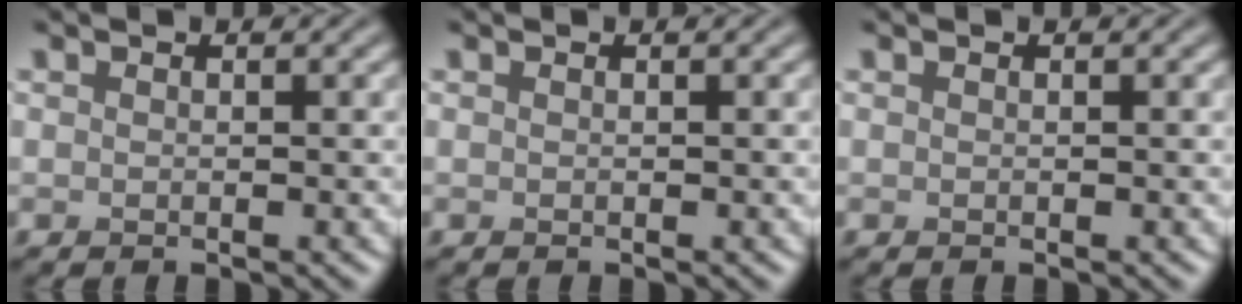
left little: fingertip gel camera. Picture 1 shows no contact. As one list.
[{"total": 0.0}, {"total": 0.0}]